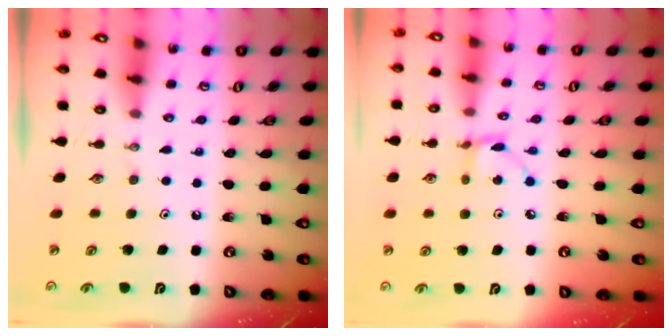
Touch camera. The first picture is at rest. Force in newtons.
{"total": 4.1, "press": 4.1, "slide": 0.2}